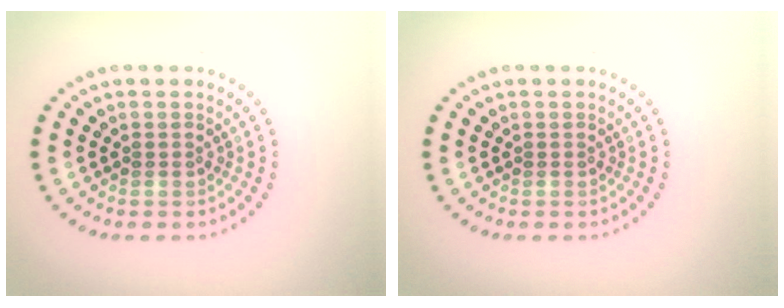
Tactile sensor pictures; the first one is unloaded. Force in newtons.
{"total": 0.0}